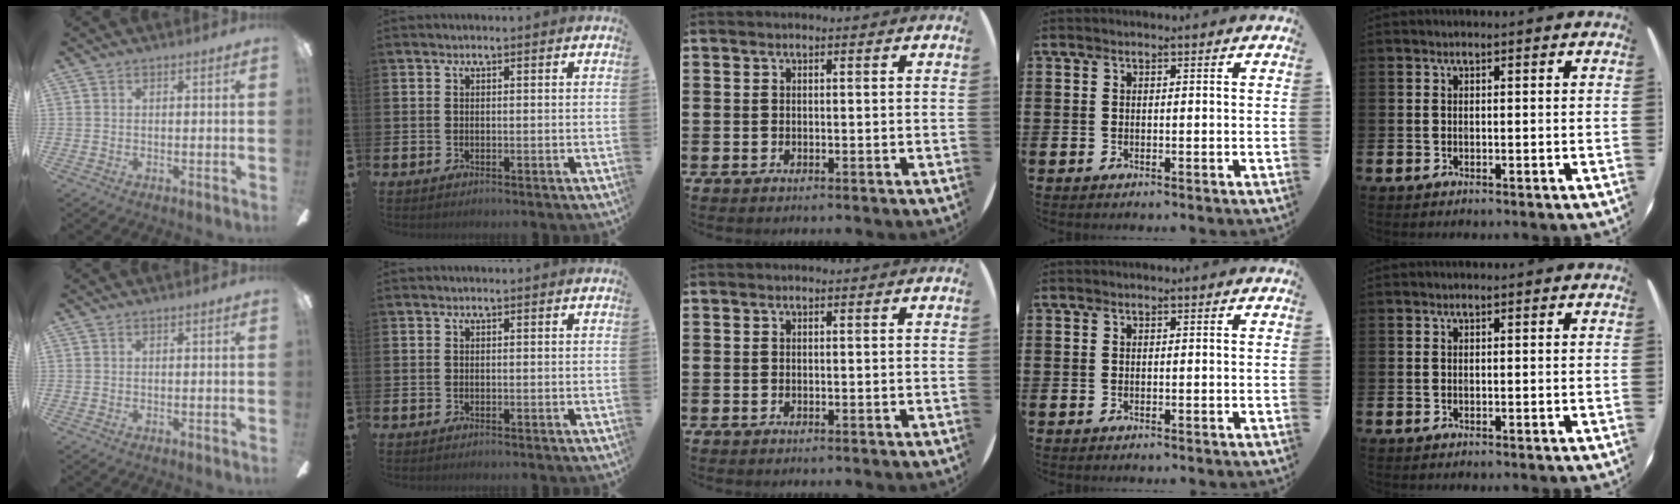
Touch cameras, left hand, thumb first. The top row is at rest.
{}